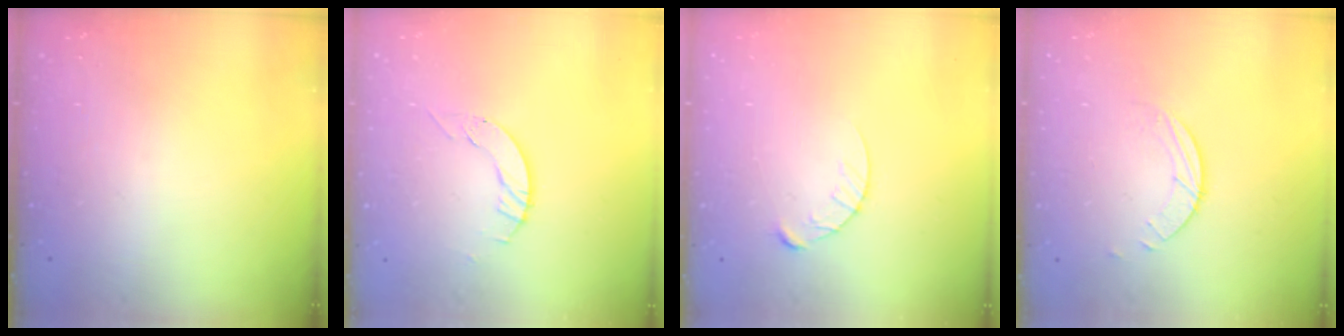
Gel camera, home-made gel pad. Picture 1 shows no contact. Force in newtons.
{"total": 4.0, "press": 4.0, "slide": 0.1}
{"total": 5.7, "press": 5.7, "slide": 0.5}
{"total": 1.5, "press": 1.5, "slide": 0.1}